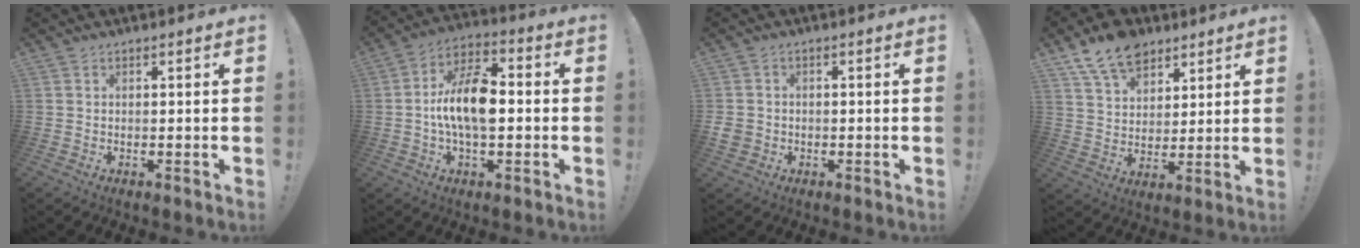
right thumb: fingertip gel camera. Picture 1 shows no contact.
{"total": 14.2, "force": [-0.9, 7.2, 12.2], "torque": [-0.215, 0.014, -0.015]}
{"total": 3.0, "force": [-0.4, 2.7, 1.3], "torque": [-0.028, 0.001, -0.006]}
{"total": 13.3, "force": [8.8, 8.6, 5.2], "torque": [-0.087, -0.047, 0.168]}